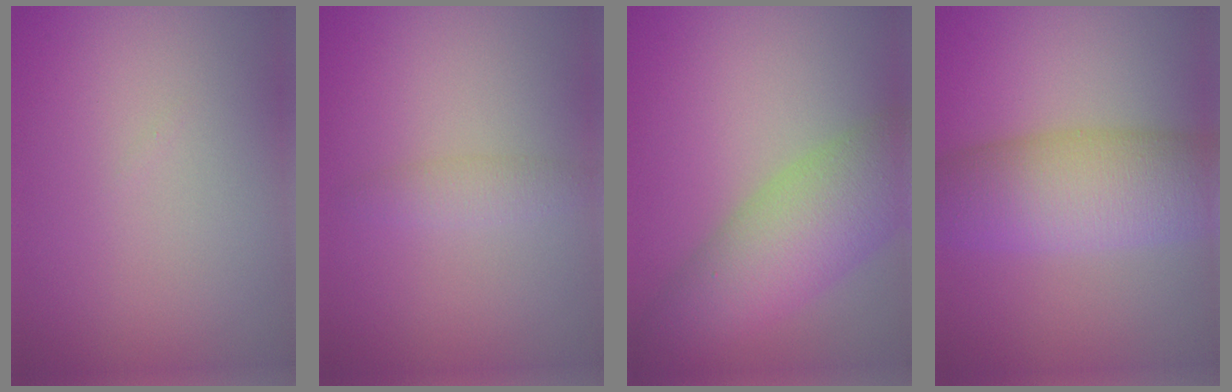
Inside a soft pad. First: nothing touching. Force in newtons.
{"total": 1.5, "press": 1.5, "slide": 0.0}
{"total": 8.1, "press": 8.1, "slide": 0.0}
{"total": 8.6, "press": 8.6, "slide": 0.2}